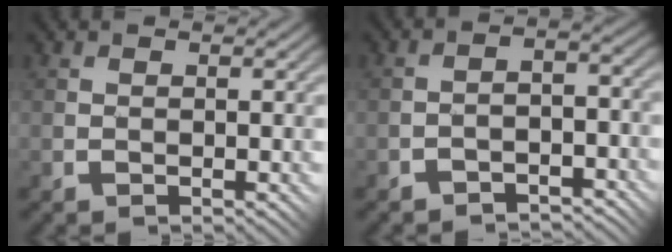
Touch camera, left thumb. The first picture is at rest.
{"total": 3.1, "force": [-2.6, 1.2, 1.1], "torque": [-0.008, 0.006, -0.053]}